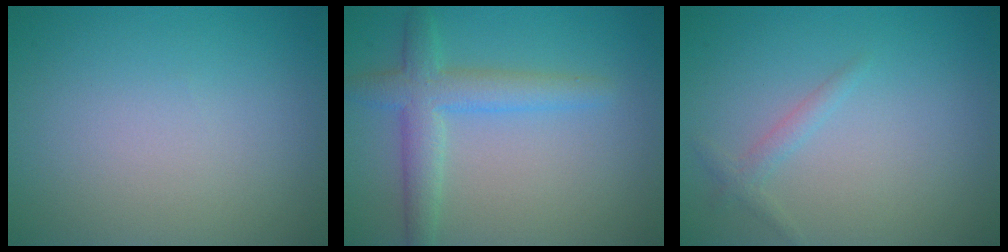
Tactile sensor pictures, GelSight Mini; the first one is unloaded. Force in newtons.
{"total": 4.0, "press": 4.0, "slide": 0.1}
{"total": 1.1, "press": 1.1, "slide": 0.0}